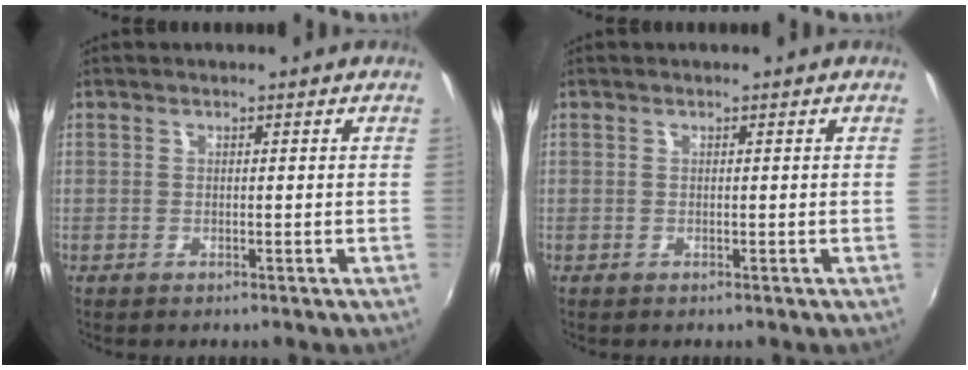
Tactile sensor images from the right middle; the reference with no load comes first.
{"total": 0.0}